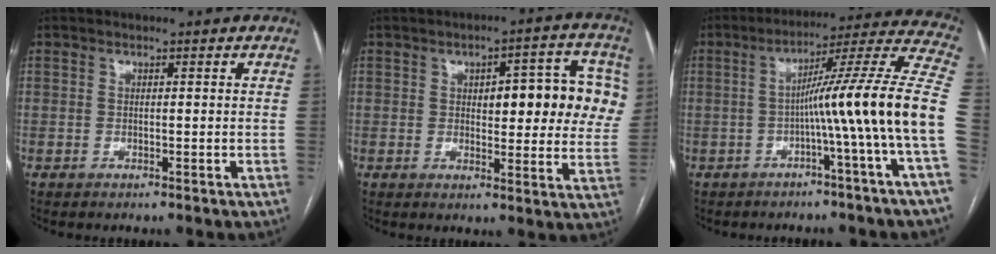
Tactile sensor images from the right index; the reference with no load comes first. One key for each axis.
{"total": 12.6, "fx": 2.8, "fy": 4.6, "fz": 11.4, "tx": -0.121, "ty": 0.027, "tz": 0.035}
{"total": 16.4, "fx": -3.4, "fy": -3.1, "fz": 15.7, "tx": -0.205, "ty": 0.021, "tz": -0.063}